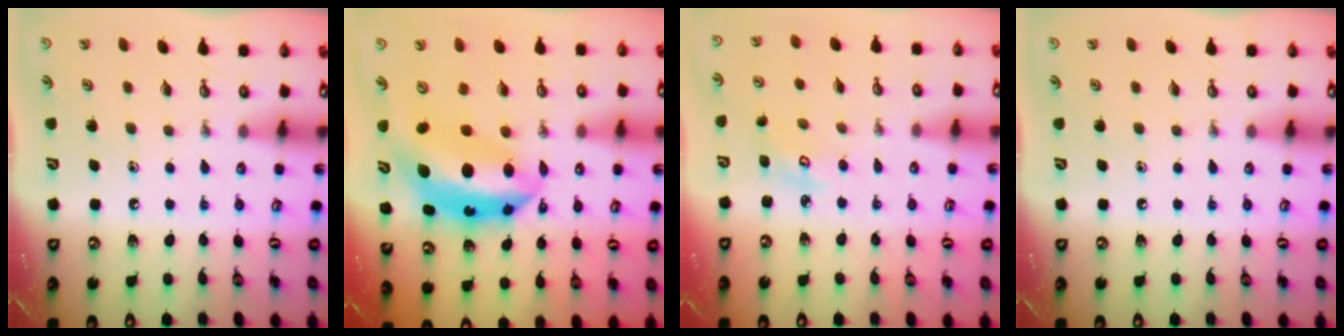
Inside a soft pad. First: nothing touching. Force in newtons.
{"total": 11.2, "press": 11.1, "slide": 0.8}
{"total": 2.9, "press": 2.9, "slide": 0.1}
{"total": 0.0}